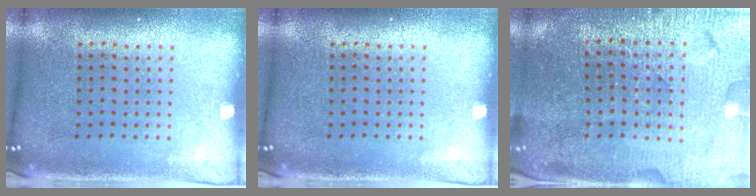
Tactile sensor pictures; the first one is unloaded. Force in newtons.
{"total": 0.0}
{"total": 3.3, "press": 3.3, "slide": 0.2}